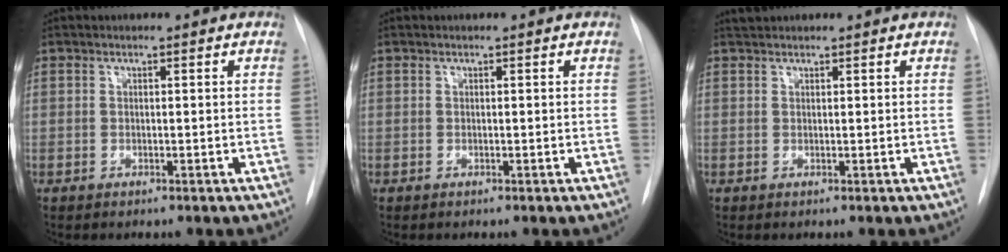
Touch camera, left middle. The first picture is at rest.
{"total": 0.0}
{"total": 1.2, "force": [1.2, 0.2, 0.2], "torque": [-0.011, 0.013, 0.026]}